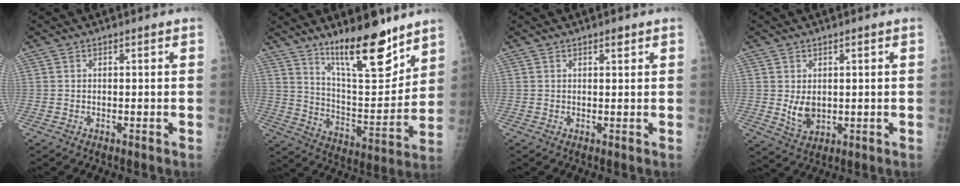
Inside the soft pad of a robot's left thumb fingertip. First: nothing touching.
{"total": 17.3, "force": [12.4, 4.8, 11.1], "torque": [-0.139, -0.093, 0.212]}
{"total": 1.2, "force": [0.8, 0.4, 0.8], "torque": [-0.007, -0.004, 0.012]}
{"total": 4.5, "force": [0.4, 3.1, 3.1], "torque": [-0.042, -0.013, 0.018]}